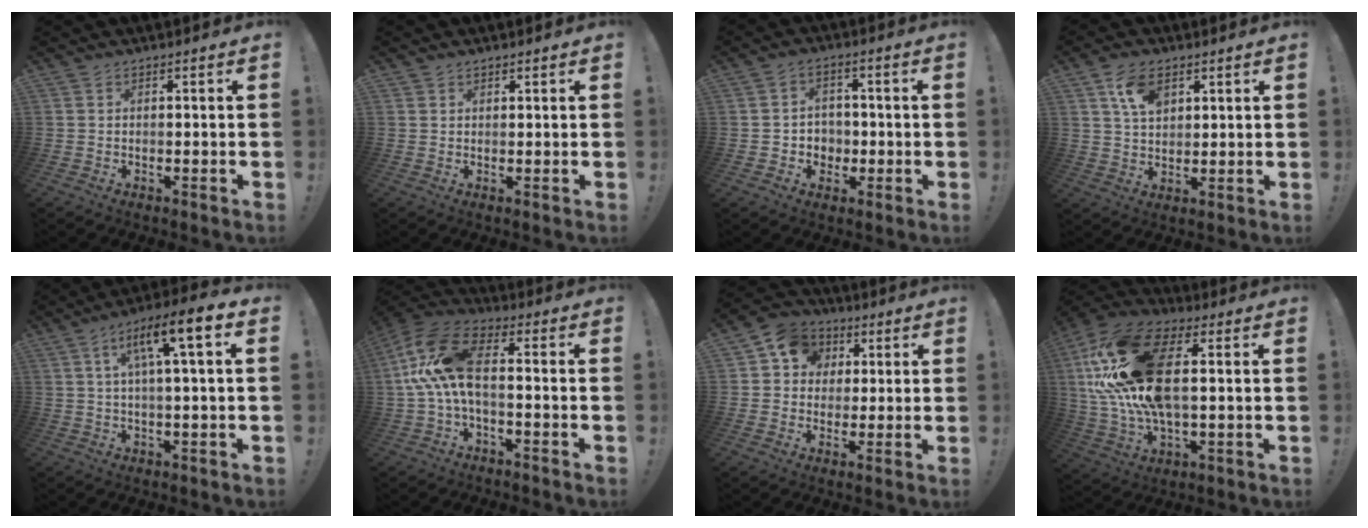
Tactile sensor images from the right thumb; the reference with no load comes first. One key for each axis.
{"total": 1.2, "fx": 1.0, "fy": 0.7, "fz": 0.0, "tx": 0.001, "ty": -0.004, "tz": 0.019}
{"total": 5.6, "fx": 0.0, "fy": 5.5, "fz": 1.4, "tx": -0.023, "ty": -0.003, "tz": 0.004}
{"total": 8.9, "fx": 4.7, "fy": 6.0, "fz": 4.6, "tx": -0.065, "ty": -0.014, "tz": 0.087}
{"total": 11.4, "fx": 3.3, "fy": 1.8, "fz": 10.8, "tx": -0.171, "ty": -0.010, "tz": 0.044}
{"total": 14.0, "fx": 0.3, "fy": 6.7, "fz": 12.3, "tx": -0.245, "ty": 0.009, "tz": 0.009}
{"total": 9.3, "fx": 2.2, "fy": 8.5, "fz": 3.0, "tx": -0.036, "ty": -0.001, "tz": 0.046}
{"total": 25.2, "fx": 4.0, "fy": 13.5, "fz": 20.9, "tx": -0.393, "ty": 0.000, "tz": 0.072}